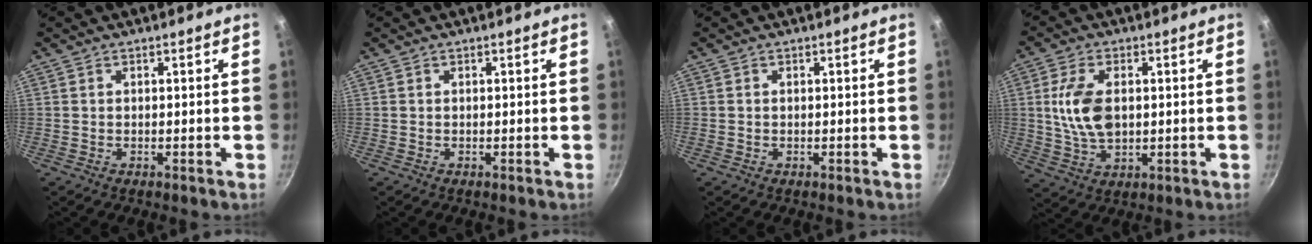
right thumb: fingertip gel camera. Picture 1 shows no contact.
{"total": 0.0}
{"total": 0.0}
{"total": 9.9, "force": [1.1, 5.8, 7.9], "torque": [-0.146, -0.004, 0.023]}